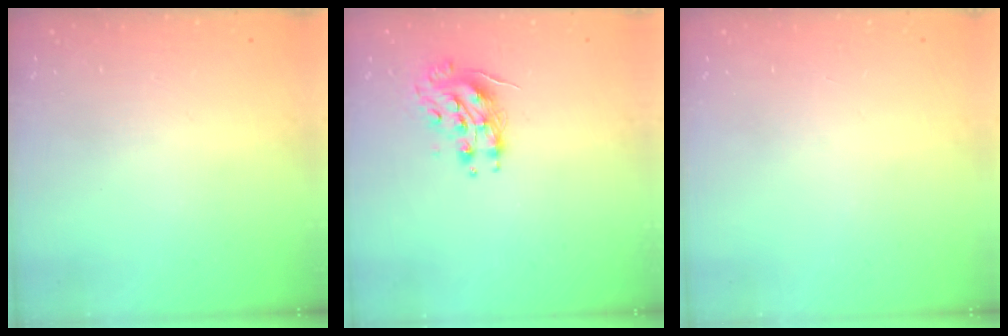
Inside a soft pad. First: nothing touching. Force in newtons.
{"total": 8.5, "press": 8.4, "slide": 0.5}
{"total": 0.0}